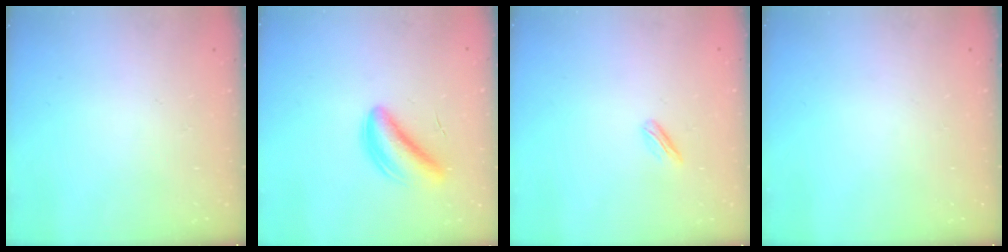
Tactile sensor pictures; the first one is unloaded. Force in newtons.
{"total": 6.0, "press": 5.7, "slide": 1.9}
{"total": 2.4, "press": 2.3, "slide": 0.7}
{"total": 0.0}